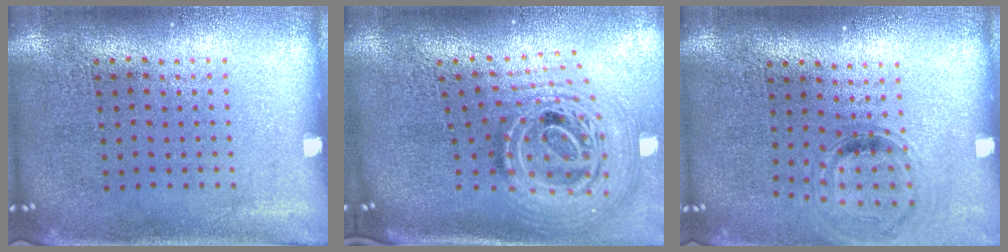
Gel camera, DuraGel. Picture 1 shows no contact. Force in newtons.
{"total": 2.9, "press": 1.9, "slide": 2.1}
{"total": 0.9, "press": 0.9, "slide": 0.2}